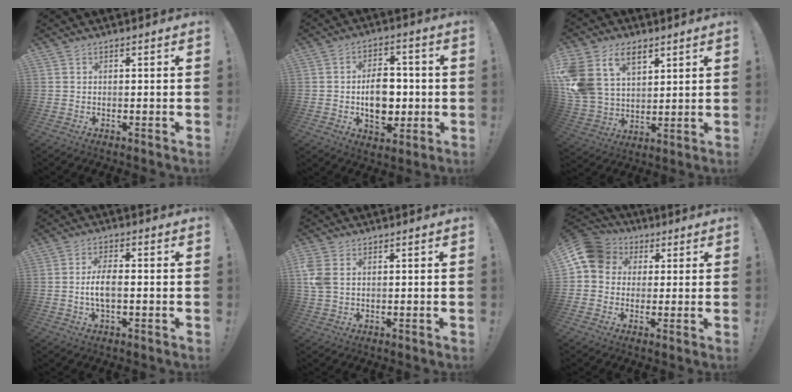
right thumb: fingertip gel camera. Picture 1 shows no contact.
{"total": 11.9, "force": [-0.9, 8.3, 8.5], "torque": [-0.112, 0.008, -0.013]}
{"total": 15.8, "force": [8.0, 10.7, 8.3], "torque": [-0.172, -0.043, 0.154]}
{"total": 6.0, "force": [-1.1, 2.5, 5.4], "torque": [-0.113, 0.000, -0.023]}
{"total": 4.5, "force": [1.1, 3.0, 3.2], "torque": [-0.075, 0.002, 0.022]}
{"total": 9.8, "force": [2.6, 8.6, 3.9], "torque": [-0.062, 0.004, 0.054]}